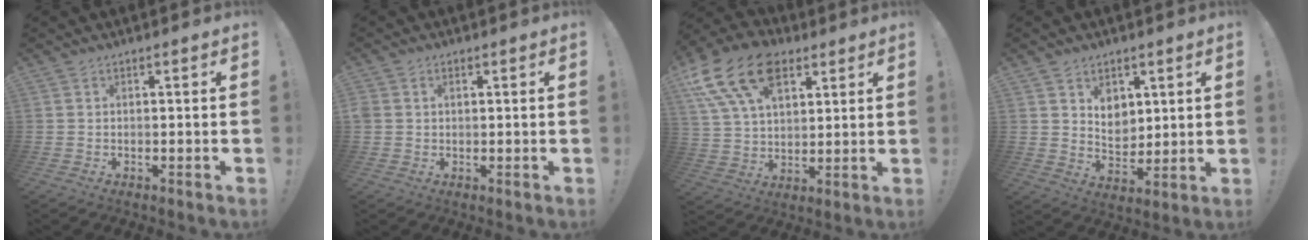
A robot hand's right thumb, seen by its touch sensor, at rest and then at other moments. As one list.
[{"total": 1.5, "force": [0.6, 1.2, 0.6], "torque": [-0.019, 0.005, 0.011]}, {"total": 18.6, "force": [9.5, 11.7, 10.9], "torque": [-0.206, -0.044, 0.174]}, {"total": 7.6, "force": [4.1, 5.9, 2.6], "torque": [-0.035, -0.030, 0.080]}]